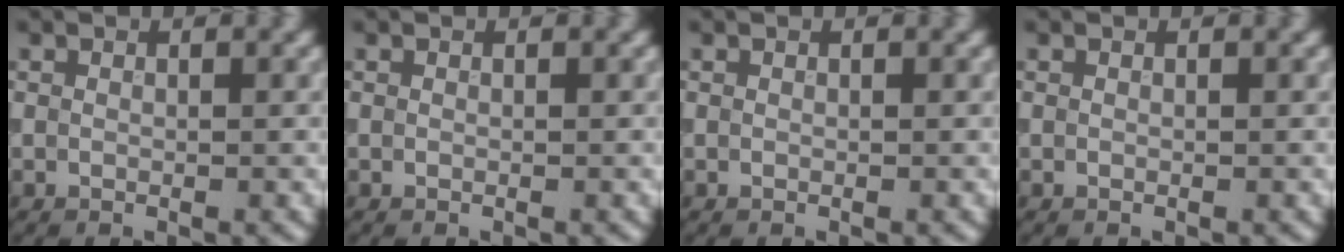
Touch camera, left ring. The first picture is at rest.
{"total": 0.0}
{"total": 0.0}
{"total": 0.0}